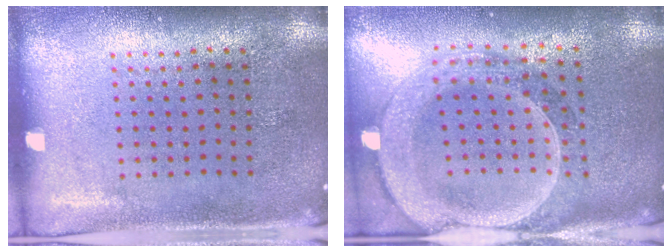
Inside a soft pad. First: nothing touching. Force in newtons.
{"total": 2.7, "press": 2.4, "slide": 1.2}